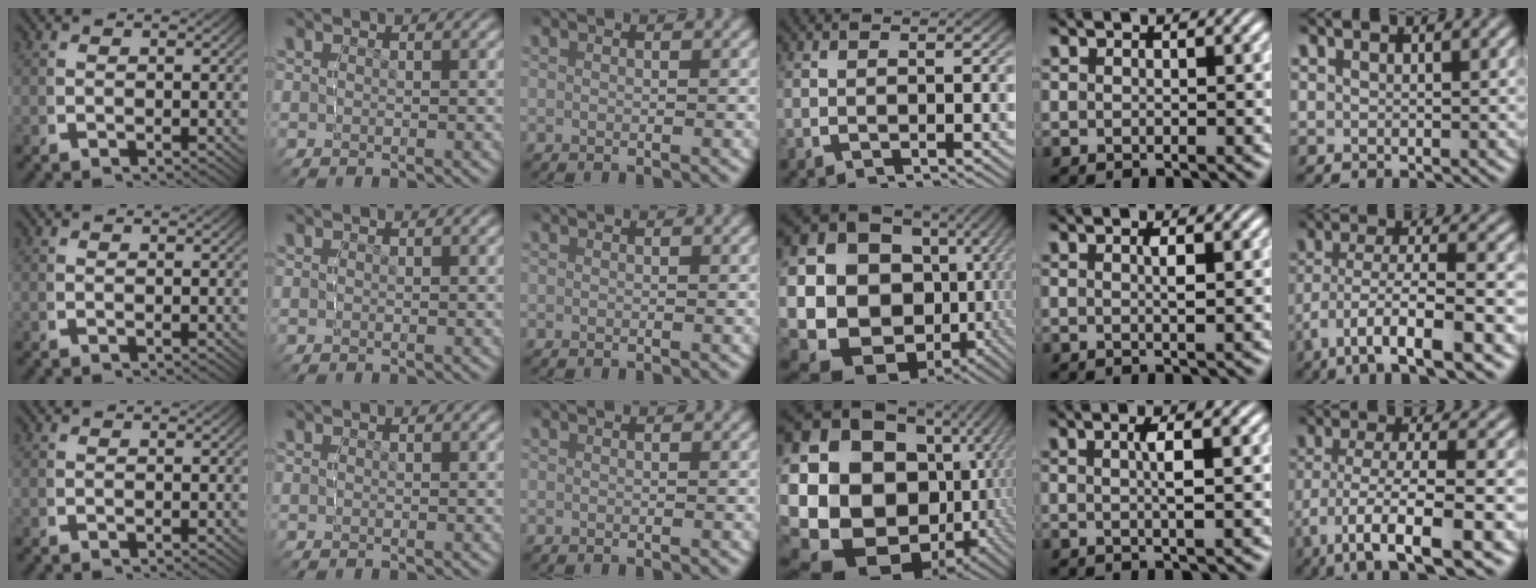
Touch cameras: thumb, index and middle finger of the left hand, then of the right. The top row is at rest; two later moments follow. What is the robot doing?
{"motion": "grasp_and_lifting", "object": "sponge"}